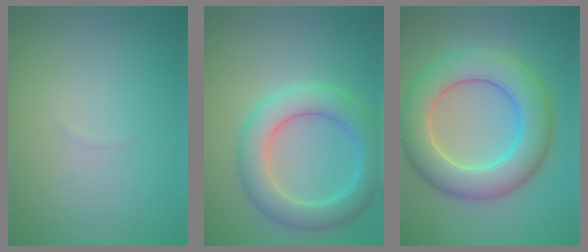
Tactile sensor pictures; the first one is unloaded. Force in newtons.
{"total": 5.4, "press": 5.4, "slide": 0.1}
{"total": 8.4, "press": 8.3, "slide": 0.6}